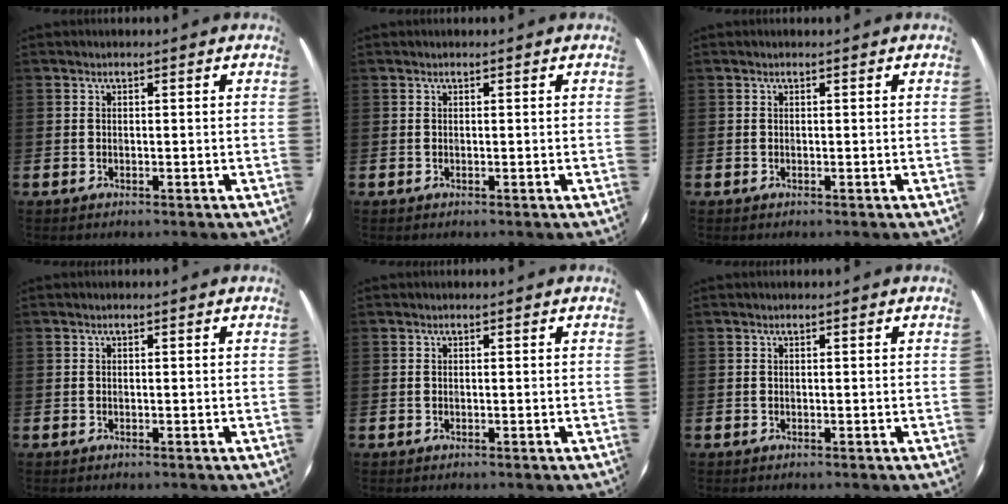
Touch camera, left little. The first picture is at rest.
{"total": 0.0}
{"total": 0.0}
{"total": 0.0}
{"total": 0.0}
{"total": 0.0}